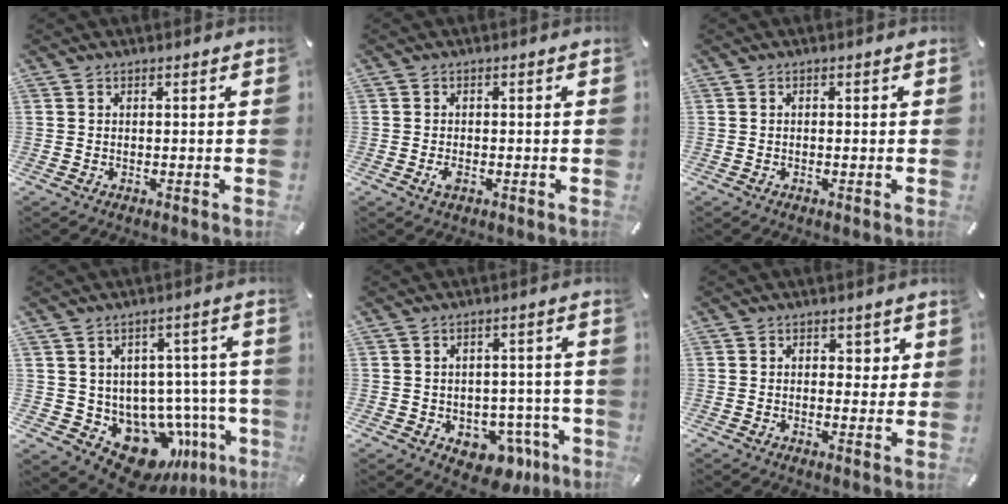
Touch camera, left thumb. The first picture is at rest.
{"total": 2.3, "force": [-0.8, 1.2, 1.8], "torque": [-0.047, -0.003, -0.019]}
{"total": 0.6, "force": [-0.3, 0.3, 0.5], "torque": [-0.009, -0.001, -0.005]}
{"total": 13.2, "force": [-5.9, 9.6, 7.0], "torque": [-0.089, 0.010, -0.080]}
{"total": 9.0, "force": [-3.8, 6.5, 4.9], "torque": [-0.046, 0.021, -0.057]}
{"total": 2.5, "force": [0.6, 1.9, 1.6], "torque": [-0.001, -0.006, 0.001]}